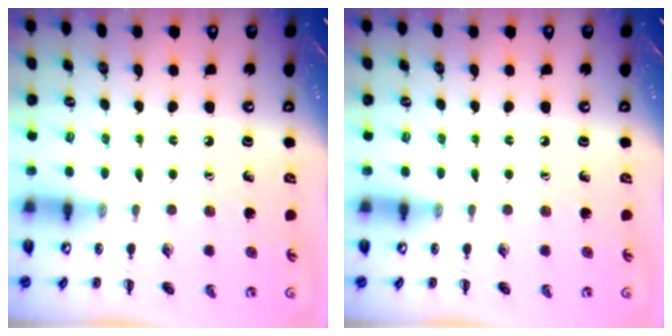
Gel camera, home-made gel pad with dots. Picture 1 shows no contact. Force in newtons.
{"total": 0.0}